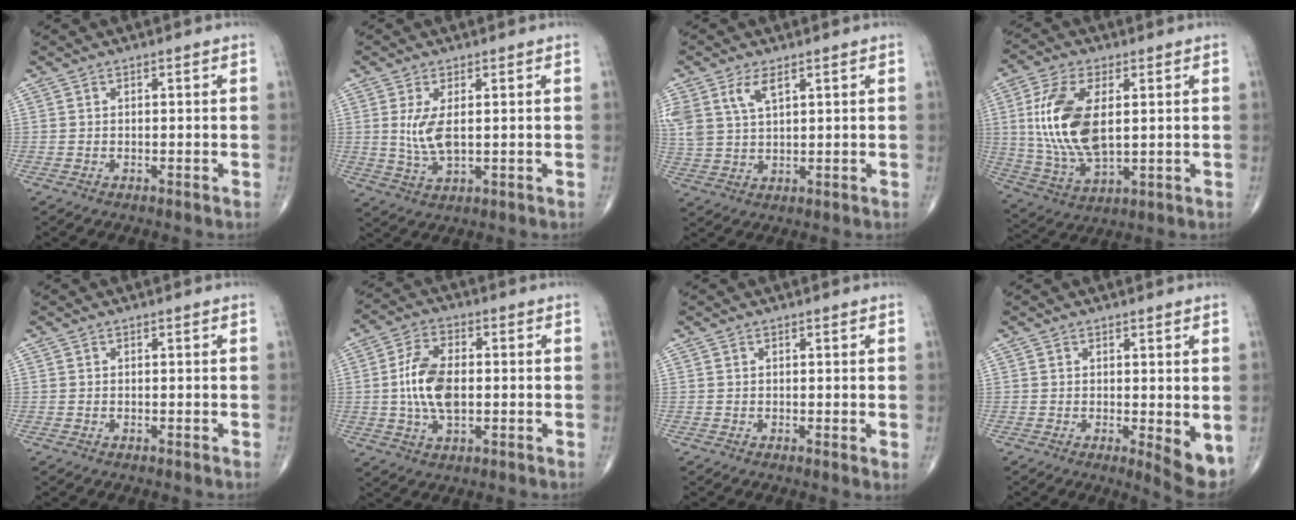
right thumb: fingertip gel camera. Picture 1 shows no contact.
{"total": 5.8, "force": [0.9, 2.4, 5.3], "torque": [-0.111, -0.012, 0.025]}
{"total": 7.8, "force": [3.9, 3.9, 5.5], "torque": [-0.124, -0.006, 0.086]}
{"total": 15.6, "force": [2.4, 7.6, 13.4], "torque": [-0.277, -0.011, 0.054]}
{"total": 0.0}
{"total": 10.3, "force": [-0.2, 5.5, 8.7], "torque": [-0.168, 0.005, -0.004]}
{"total": 1.2, "force": [0.3, 0.3, 1.1], "torque": [-0.020, -0.005, 0.004]}
{"total": 5.3, "force": [-0.1, 1.6, 5.0], "torque": [-0.064, -0.014, 0.001]}